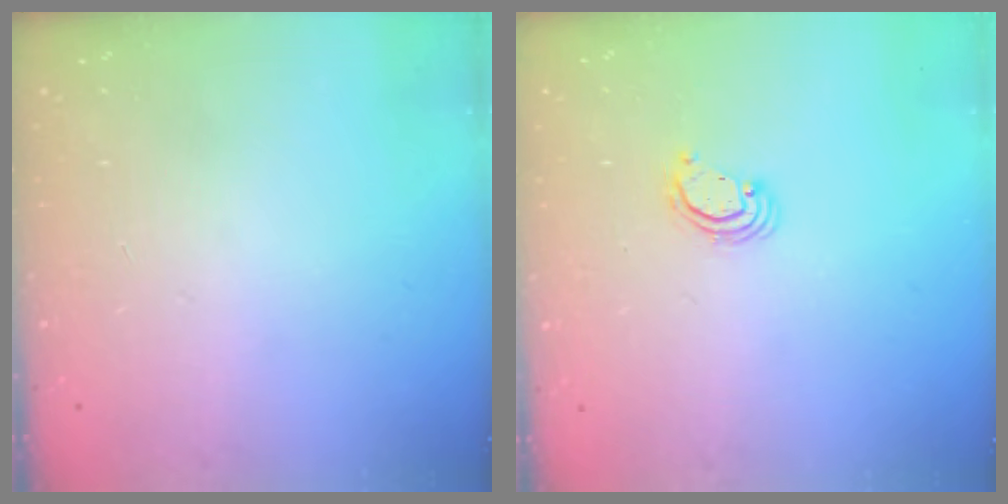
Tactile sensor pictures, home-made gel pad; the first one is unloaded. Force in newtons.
{"total": 2.2, "press": 2.2, "slide": 0.1}